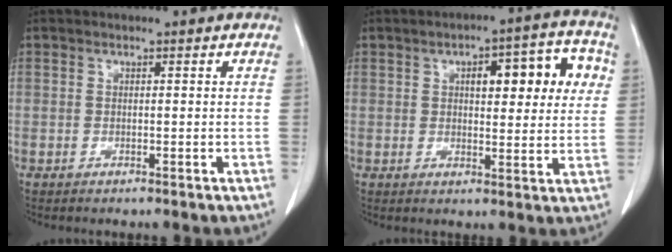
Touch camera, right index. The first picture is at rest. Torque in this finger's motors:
{"motor_torque": [0.34, 0.16, 0.27, 0.07]}